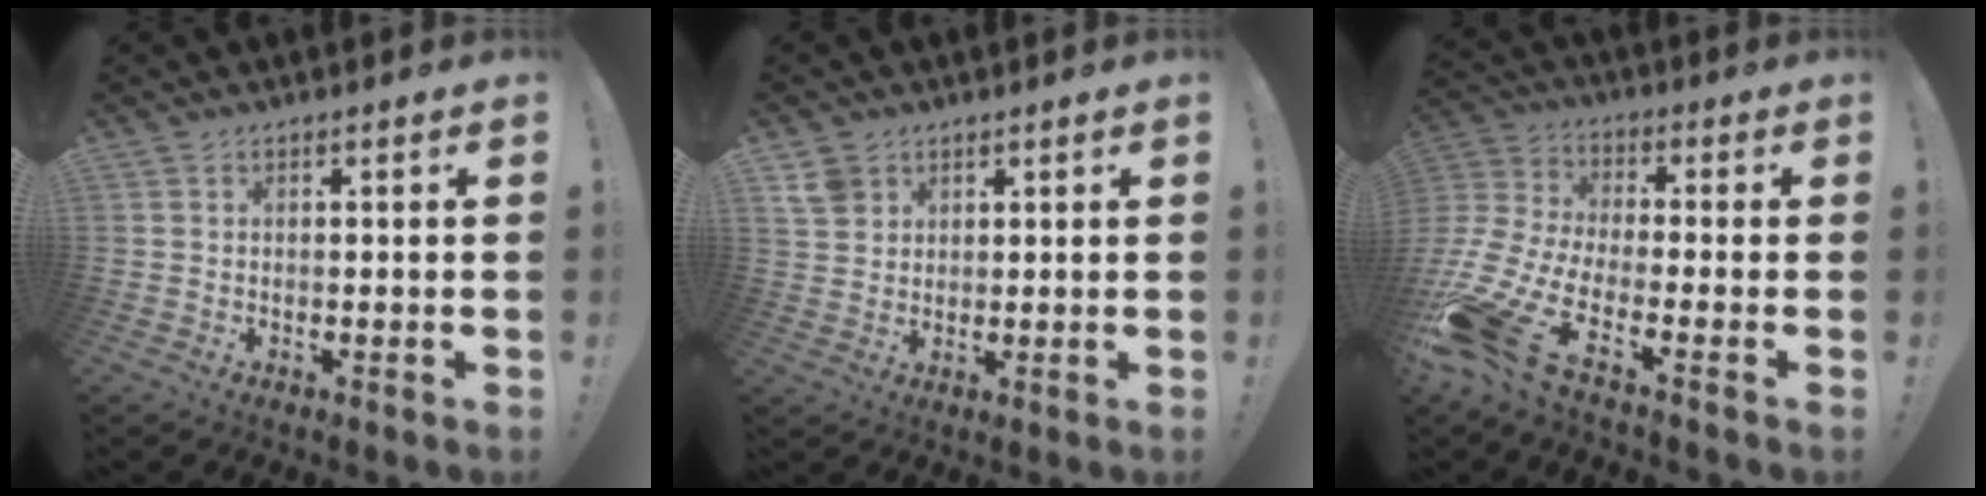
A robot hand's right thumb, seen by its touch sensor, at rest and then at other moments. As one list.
[{"total": 5.3, "force": [3.0, 4.0, 1.8], "torque": [-0.029, -0.007, 0.060]}, {"total": 13.7, "force": [-8.2, 4.5, 10.0], "torque": [-0.226, 0.020, -0.147]}]